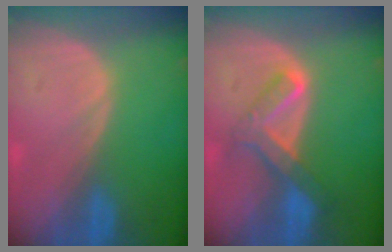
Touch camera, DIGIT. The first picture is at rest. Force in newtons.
{"total": 6.5, "press": 5.9, "slide": 2.6}